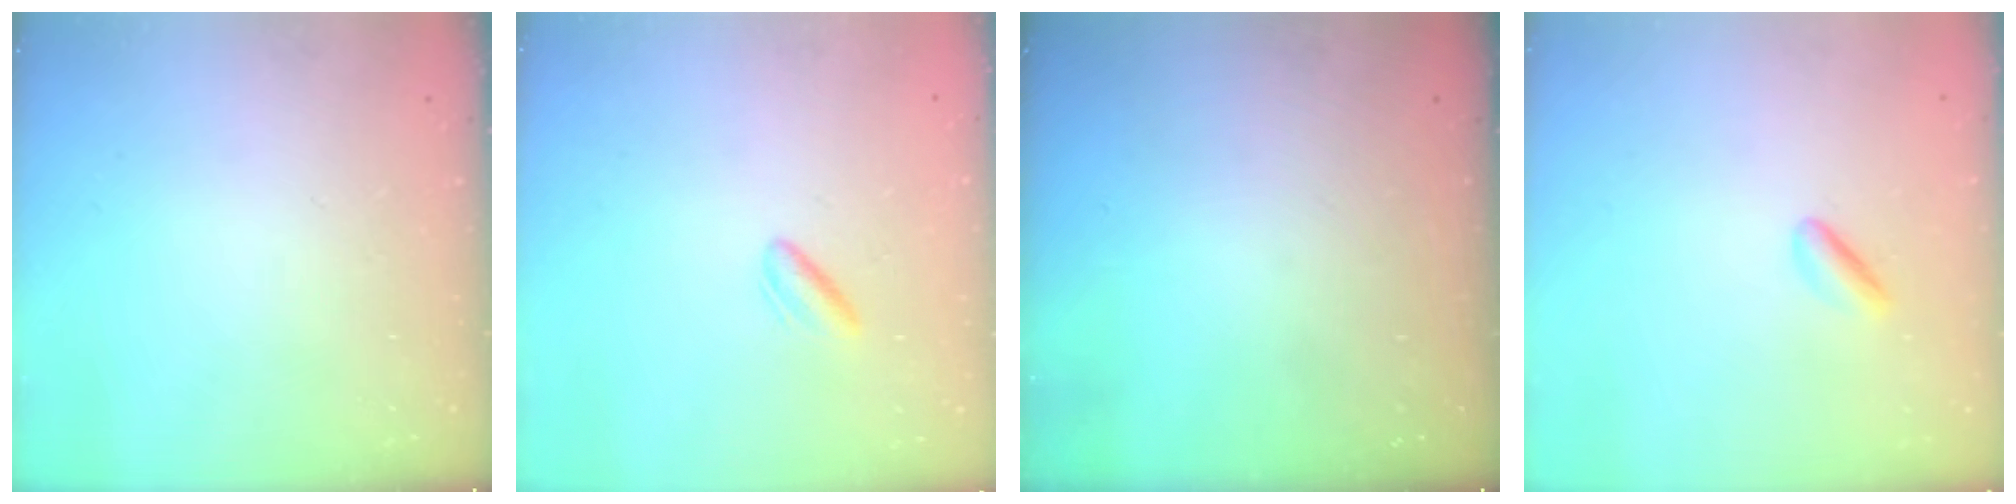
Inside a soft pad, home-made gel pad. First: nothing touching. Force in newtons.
{"total": 2.9, "press": 2.6, "slide": 1.3}
{"total": 0.0}
{"total": 2.8, "press": 2.6, "slide": 1.2}